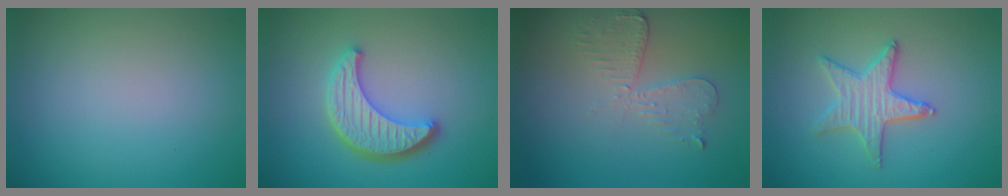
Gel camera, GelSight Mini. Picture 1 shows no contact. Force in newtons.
{"total": 4.5, "press": 3.7, "slide": 2.6}
{"total": 2.9, "press": 2.5, "slide": 1.5}
{"total": 3.1, "press": 3.1, "slide": 0.4}